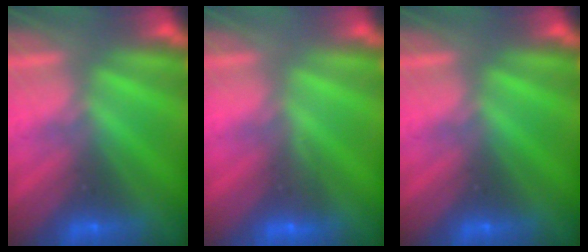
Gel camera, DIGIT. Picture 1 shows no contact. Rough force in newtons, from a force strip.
{"total": 2.8}
{"total": 0.0}